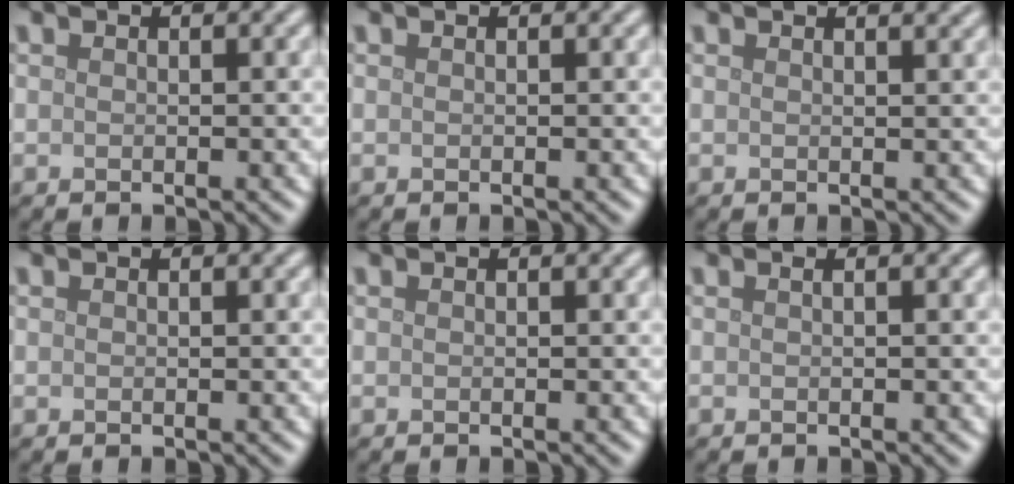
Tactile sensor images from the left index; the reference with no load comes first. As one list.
[{"total": 0.0}, {"total": 1.7, "force": [1.4, 0.5, 0.8], "torque": [-0.003, 0.003, 0.011]}, {"total": 0.0}, {"total": 0.0}, {"total": 0.8, "force": [0.1, 0.3, 0.7], "torque": [-0.009, 0.000, -0.005]}]